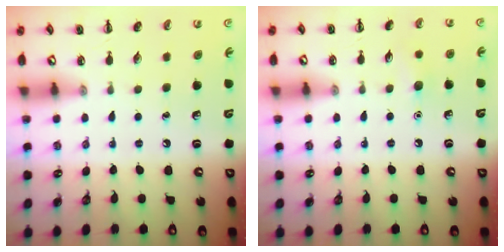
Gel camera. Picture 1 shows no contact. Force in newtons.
{"total": 5.9, "press": 5.7, "slide": 1.5}